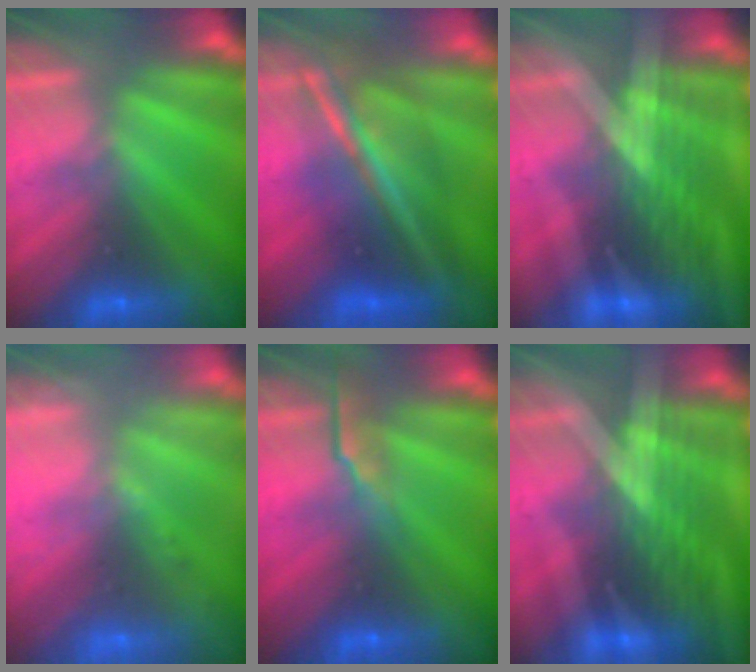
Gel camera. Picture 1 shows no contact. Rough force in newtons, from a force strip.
{"total": 7.8}
{"total": 3.1}
{"total": 2.4}
{"total": 2.7}
{"total": 3.1}